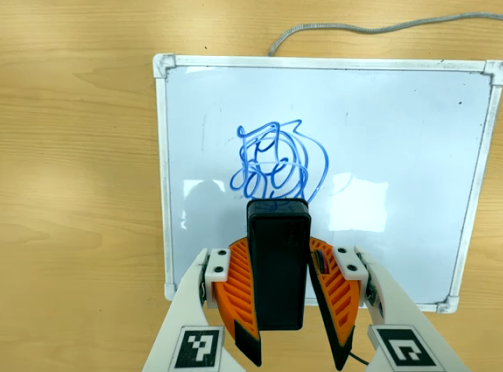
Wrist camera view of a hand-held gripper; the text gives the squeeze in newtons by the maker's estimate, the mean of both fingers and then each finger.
{"total": 7.5, "left": 6.9, "right": 8.1}